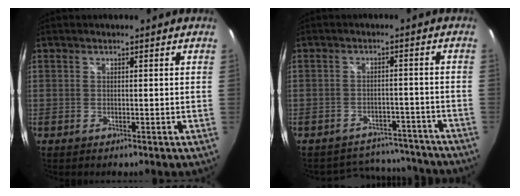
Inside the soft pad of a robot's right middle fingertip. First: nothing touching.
{"total": 12.5, "force": [-11.1, 5.3, 2.1], "torque": [-0.048, 0.031, -0.129]}